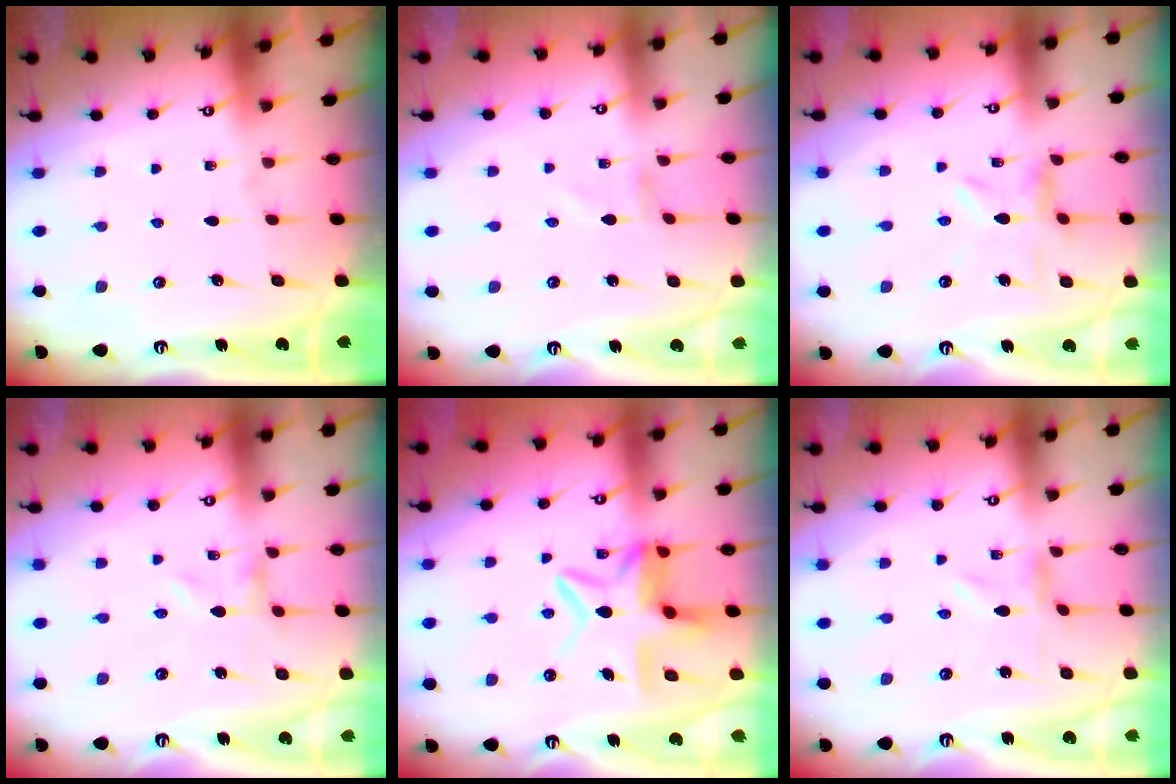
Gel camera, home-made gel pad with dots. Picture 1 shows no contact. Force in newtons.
{"total": 1.1, "press": 1.1, "slide": 0.1}
{"total": 2.8, "press": 2.8, "slide": 0.3}
{"total": 0.0}
{"total": 10.8, "press": 10.7, "slide": 1.2}
{"total": 0.6, "press": 0.6, "slide": 0.1}